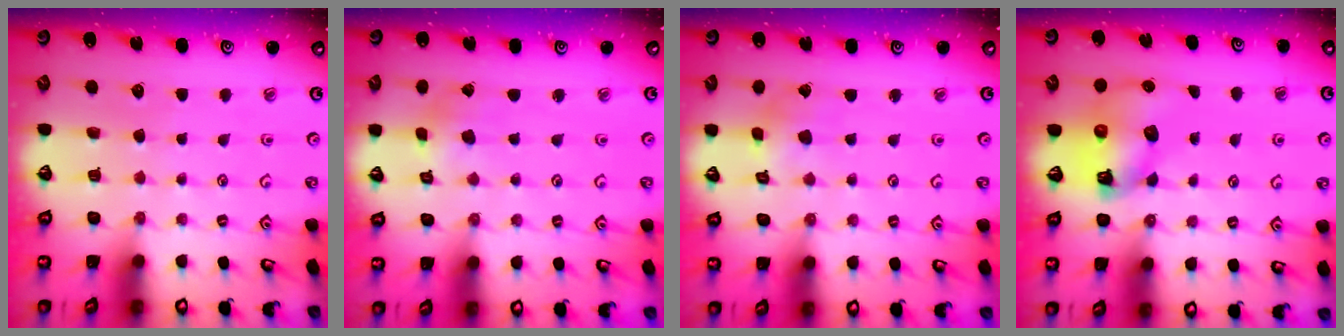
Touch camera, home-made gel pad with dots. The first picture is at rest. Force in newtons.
{"total": 1.4, "press": 1.4, "slide": 0.4}
{"total": 2.9, "press": 2.9, "slide": 0.3}
{"total": 8.8, "press": 8.6, "slide": 1.5}